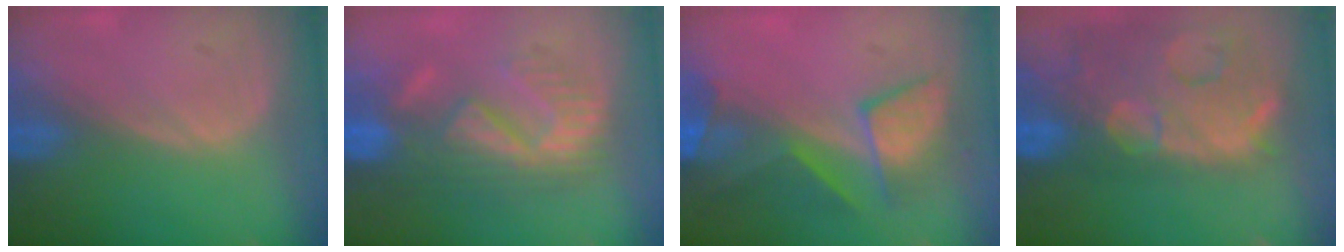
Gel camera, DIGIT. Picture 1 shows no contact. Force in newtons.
{"total": 9.1, "press": 8.9, "slide": 1.9}
{"total": 7.6, "press": 7.5, "slide": 1.1}
{"total": 14.9, "press": 12.0, "slide": 8.9}